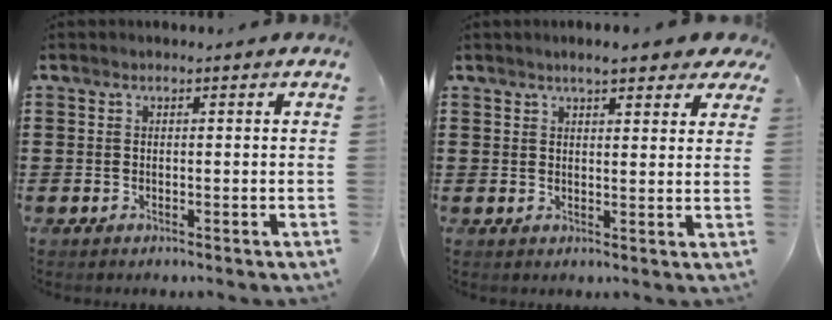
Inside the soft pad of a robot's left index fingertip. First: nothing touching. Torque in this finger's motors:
{"motor_torque": [1.10, -1.04, 0.36, 0.11]}